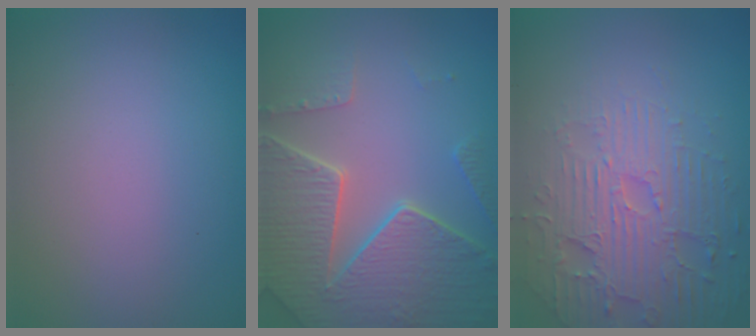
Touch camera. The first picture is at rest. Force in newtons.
{"total": 8.3, "press": 6.1, "slide": 5.6}
{"total": 5.4, "press": 4.7, "slide": 2.7}